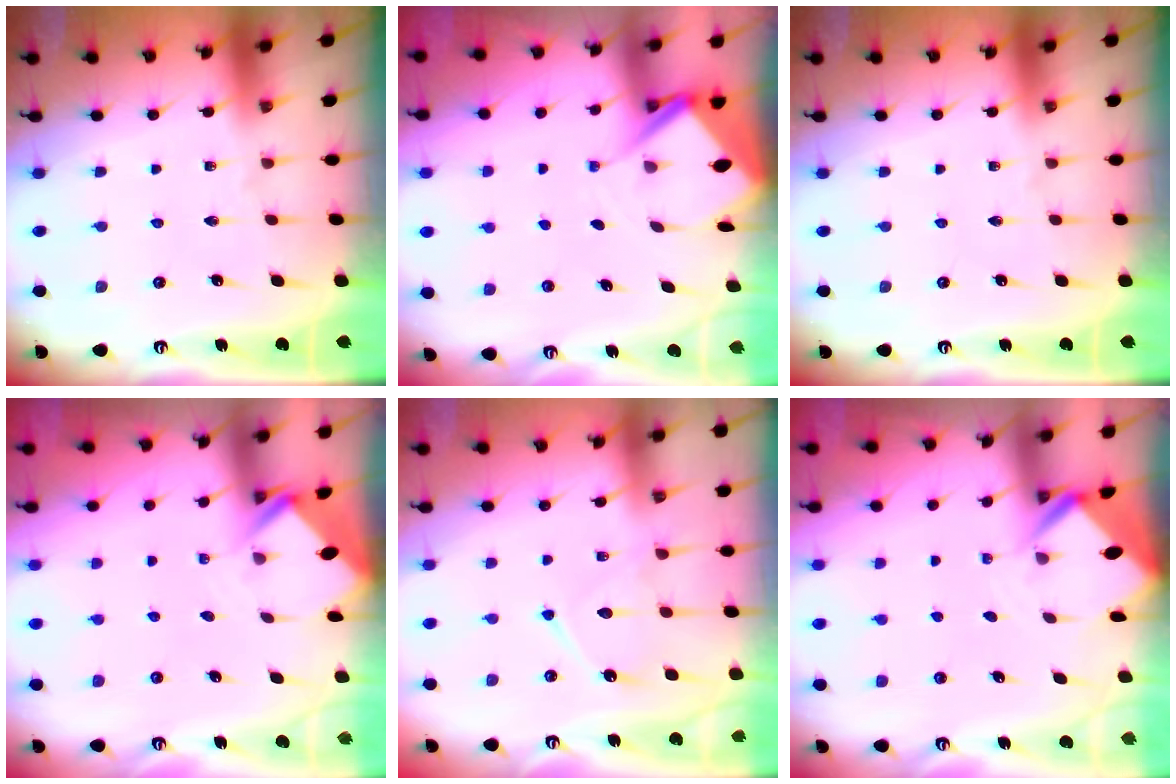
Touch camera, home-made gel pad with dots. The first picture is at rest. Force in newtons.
{"total": 4.6, "press": 4.6, "slide": 0.4}
{"total": 0.0}
{"total": 2.7, "press": 2.7, "slide": 0.2}
{"total": 10.8, "press": 10.7, "slide": 1.0}
{"total": 3.1, "press": 3.1, "slide": 0.2}